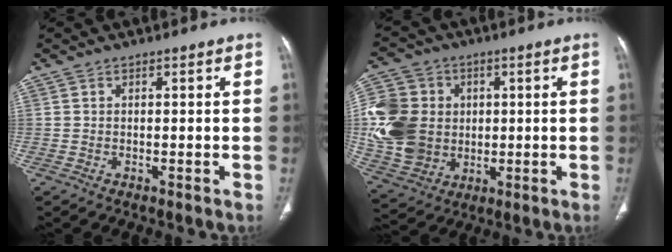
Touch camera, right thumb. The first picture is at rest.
{"total": 16.7, "force": [0.4, 13.9, 9.3], "torque": [-0.185, 0.006, 0.019]}